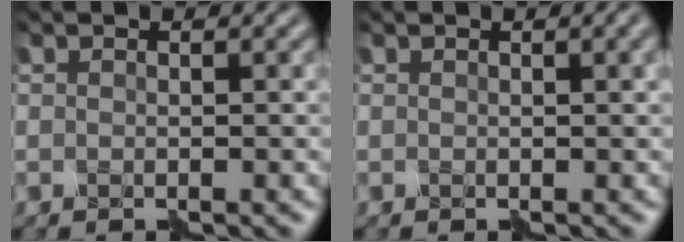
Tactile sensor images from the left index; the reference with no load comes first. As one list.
[{"total": 2.5, "force": [0.8, 1.0, 2.1], "torque": [-0.015, 0.010, 0.002]}]